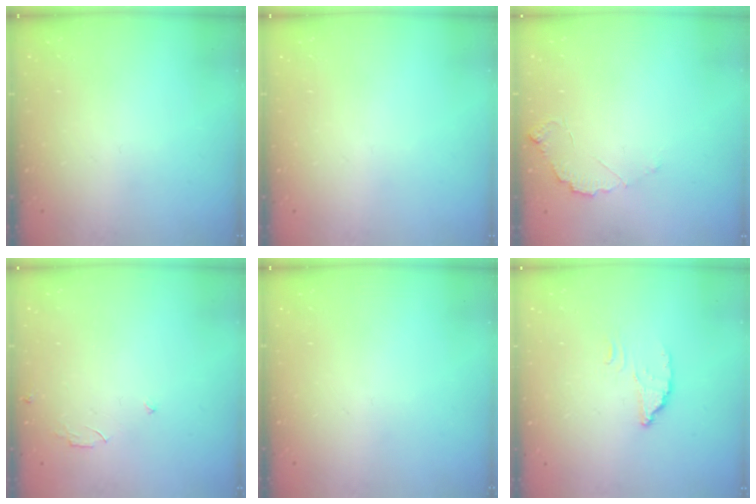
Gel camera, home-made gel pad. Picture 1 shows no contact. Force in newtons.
{"total": 0.0}
{"total": 4.4, "press": 4.4, "slide": 0.3}
{"total": 2.5, "press": 2.5, "slide": 0.2}
{"total": 0.0}
{"total": 2.7, "press": 2.7, "slide": 0.4}